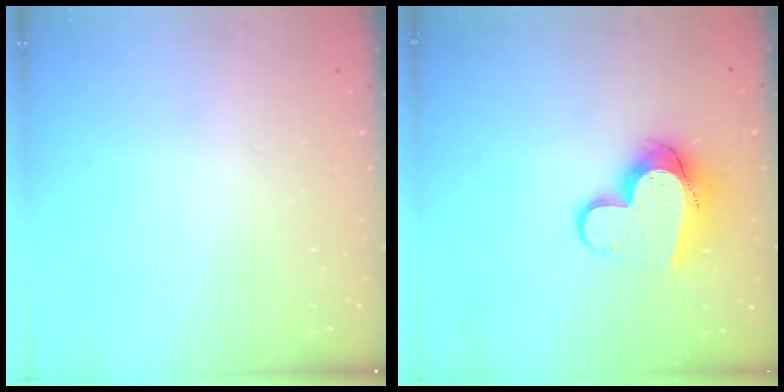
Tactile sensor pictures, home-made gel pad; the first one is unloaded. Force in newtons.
{"total": 12.7, "press": 12.7, "slide": 1.4}